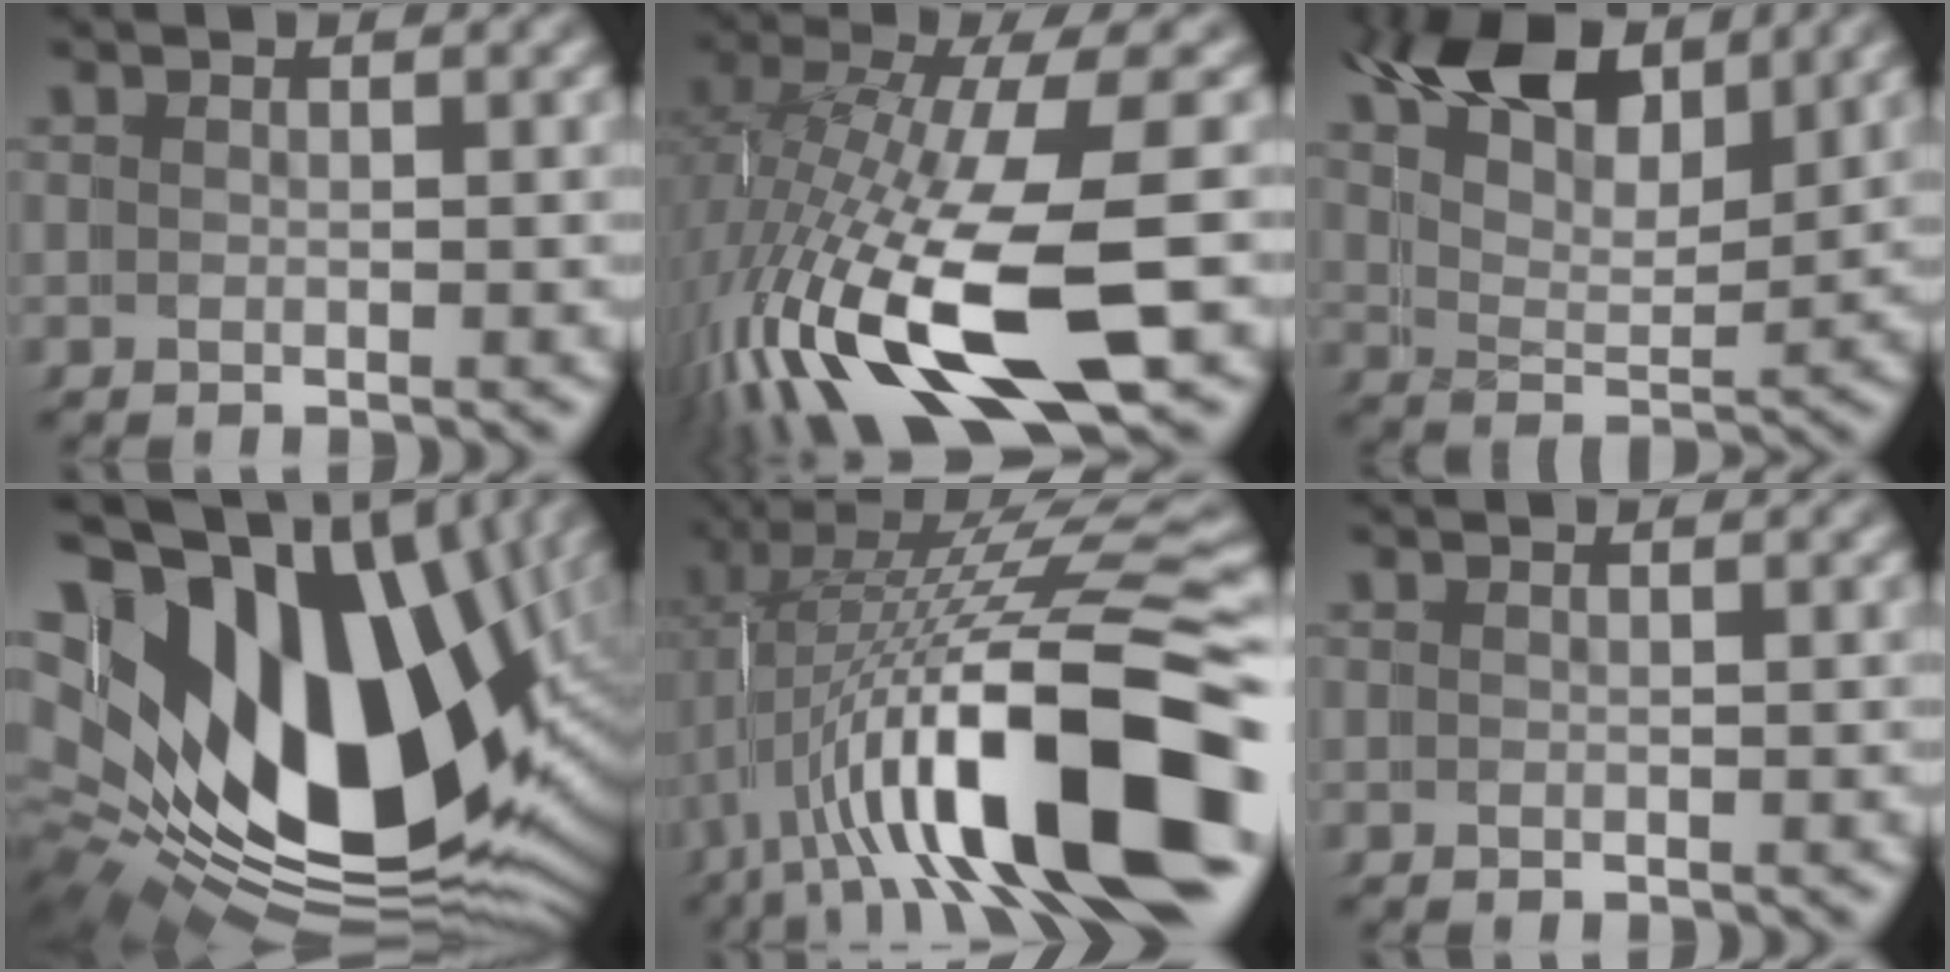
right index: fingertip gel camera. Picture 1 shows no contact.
{"total": 10.9, "force": [-3.1, 4.0, 9.6], "torque": [-0.208, -0.036, -0.031]}
{"total": 9.6, "force": [6.7, 4.9, 4.8], "torque": [-0.109, -0.001, 0.102]}
{"total": 24.9, "force": [0.4, 16.4, 18.7], "torque": [-0.331, -0.038, 0.016]}
{"total": 15.7, "force": [-3.0, 5.2, 14.5], "torque": [-0.221, 0.004, -0.035]}
{"total": 0.0}